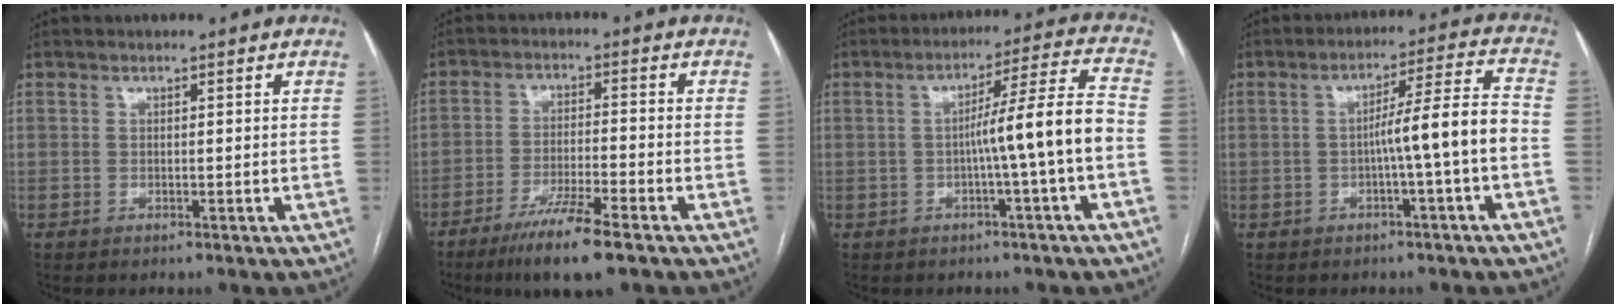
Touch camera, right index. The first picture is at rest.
{"total": 8.9, "force": [-6.0, 0.2, 6.5], "torque": [-0.120, -0.023, -0.107]}
{"total": 9.3, "force": [-2.0, -1.5, 8.9], "torque": [-0.136, 0.021, -0.028]}
{"total": 8.1, "force": [-2.0, -1.0, 7.8], "torque": [-0.119, 0.022, -0.026]}